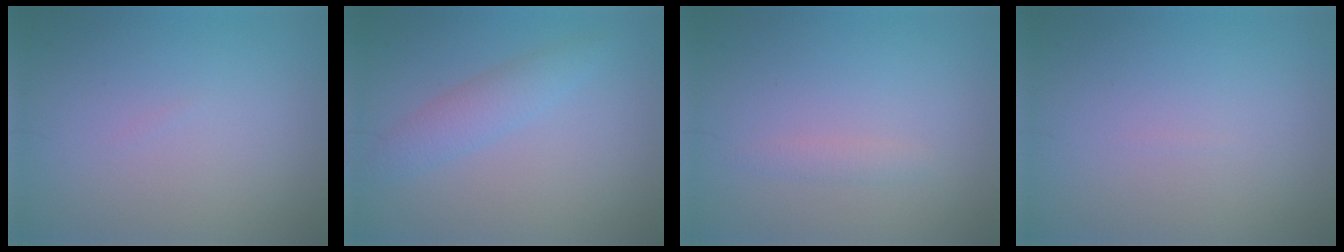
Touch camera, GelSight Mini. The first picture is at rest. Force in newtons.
{"total": 2.4, "press": 2.4, "slide": 0.1}
{"total": 0.9, "press": 0.9, "slide": 0.1}
{"total": 0.0}